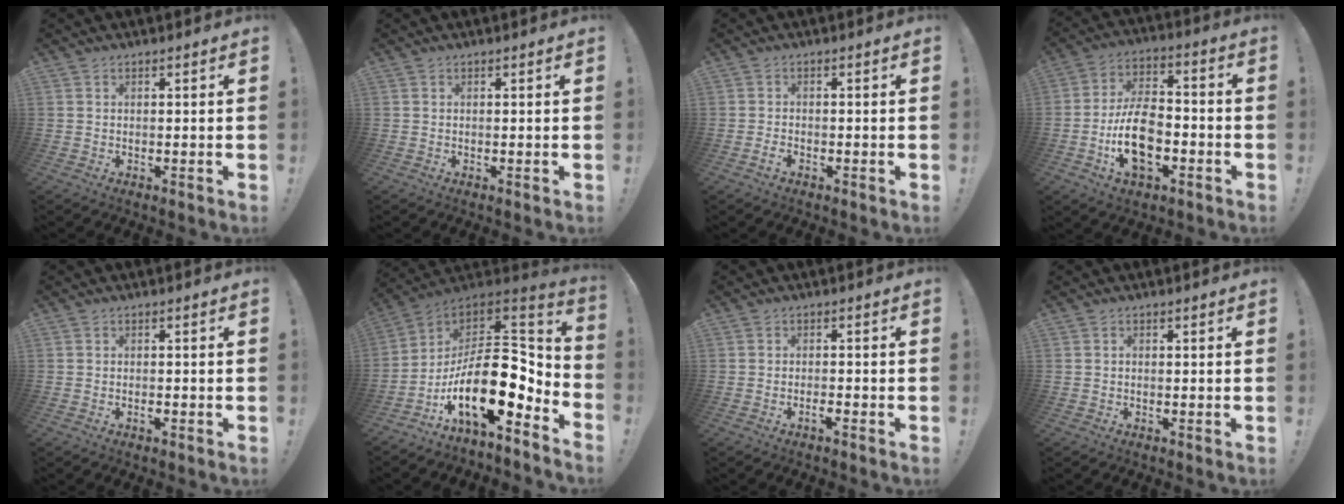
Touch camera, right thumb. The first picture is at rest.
{"total": 0.0}
{"total": 2.0, "force": [-1.5, 0.7, 1.2], "torque": [-0.016, 0.006, -0.028]}
{"total": 15.5, "force": [-4.9, 9.5, 11.3], "torque": [-0.197, 0.022, -0.086]}
{"total": 1.1, "force": [-0.8, 0.3, 0.7], "torque": [-0.014, 0.000, -0.013]}
{"total": 23.5, "force": [-4.7, 11.4, 20.0], "torque": [-0.355, 0.008, -0.077]}
{"total": 2.9, "force": [-1.7, 0.0, 2.3], "torque": [-0.039, -0.002, -0.030]}
{"total": 0.5, "force": [-0.3, 0.4, 0.0], "torque": [-0.009, 0.005, -0.005]}